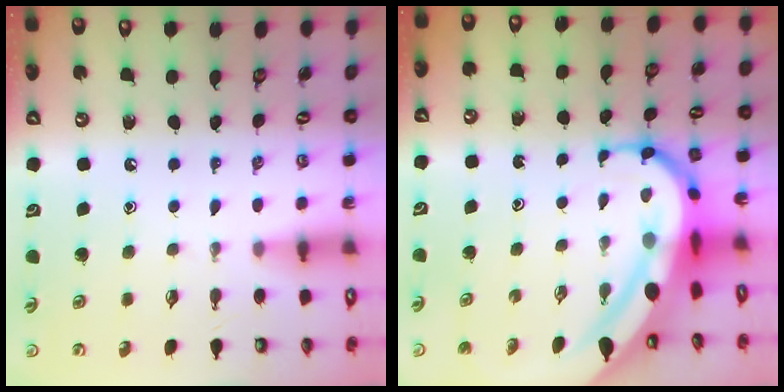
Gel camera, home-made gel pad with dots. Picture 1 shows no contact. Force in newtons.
{"total": 9.6, "press": 9.6, "slide": 1.2}